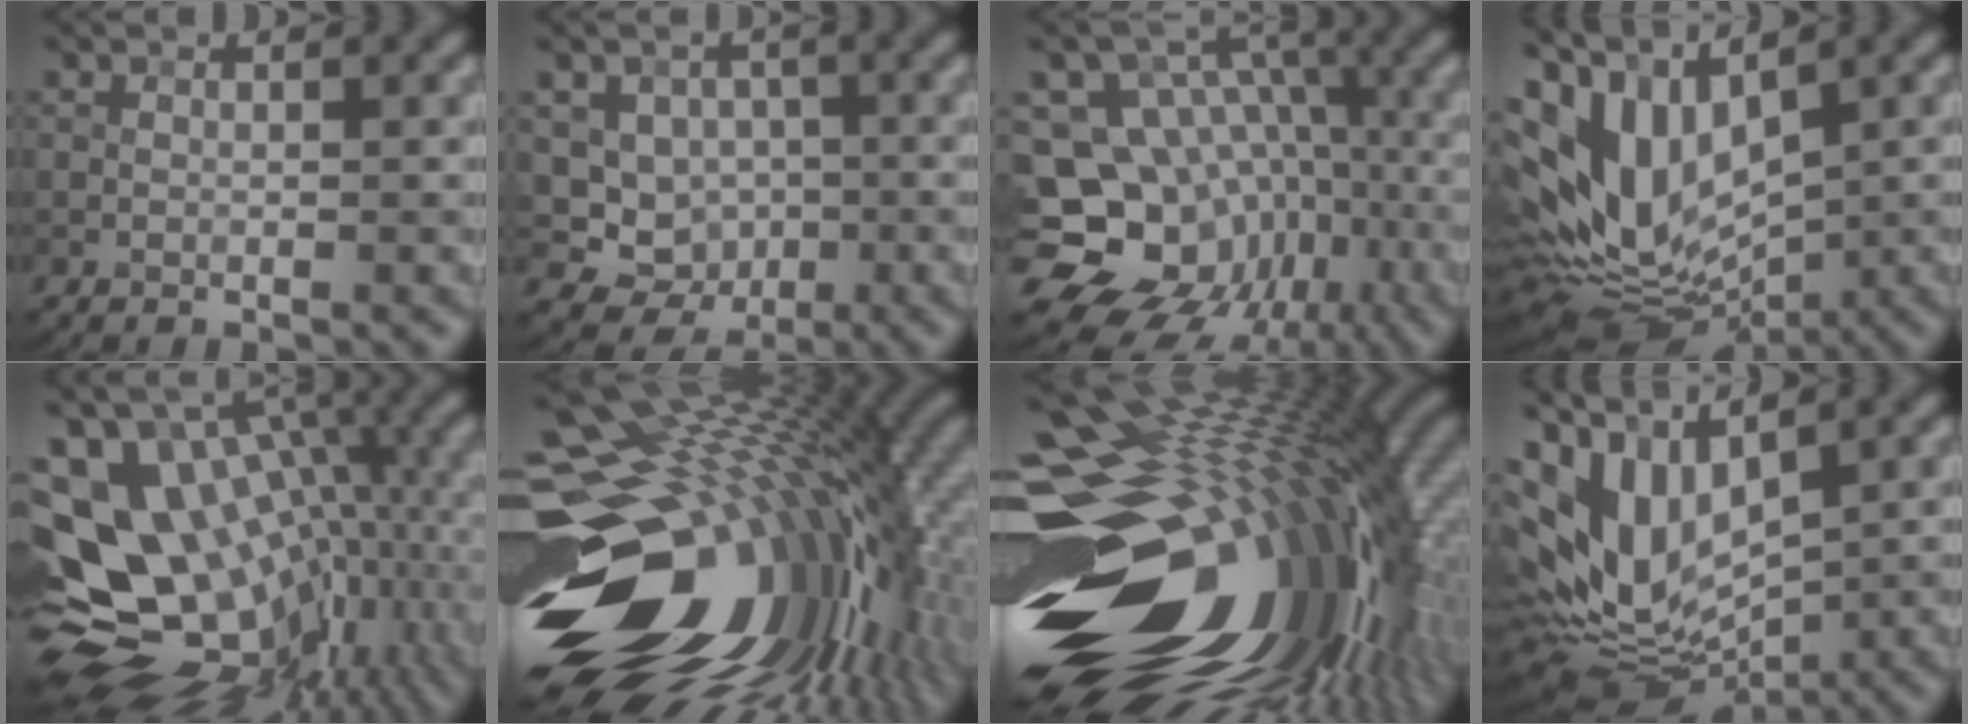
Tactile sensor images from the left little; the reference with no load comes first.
{"total": 5.4, "force": [-0.7, 4.8, 2.2], "torque": [-0.009, -0.003, -0.025]}
{"total": 16.1, "force": [-6.6, 13.3, 6.3], "torque": [-0.108, -0.007, -0.100]}
{"total": 11.5, "force": [1.8, 6.7, 9.1], "torque": [-0.197, -0.011, 0.044]}
{"total": 17.5, "force": [-0.1, 11.9, 12.8], "torque": [-0.199, -0.006, 0.037]}
{"total": 20.4, "force": [-3.5, 13.5, 14.9], "torque": [-0.264, -0.022, -0.039]}
{"total": 21.0, "force": [-2.9, 12.2, 16.8], "torque": [-0.298, -0.040, -0.036]}
{"total": 9.2, "force": [1.6, 5.2, 7.4], "torque": [-0.160, -0.013, 0.036]}